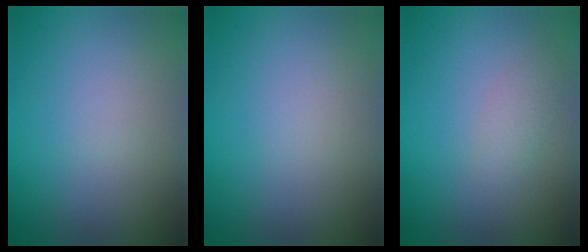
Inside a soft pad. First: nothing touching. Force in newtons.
{"total": 0.0}
{"total": 1.3, "press": 1.3, "slide": 0.0}